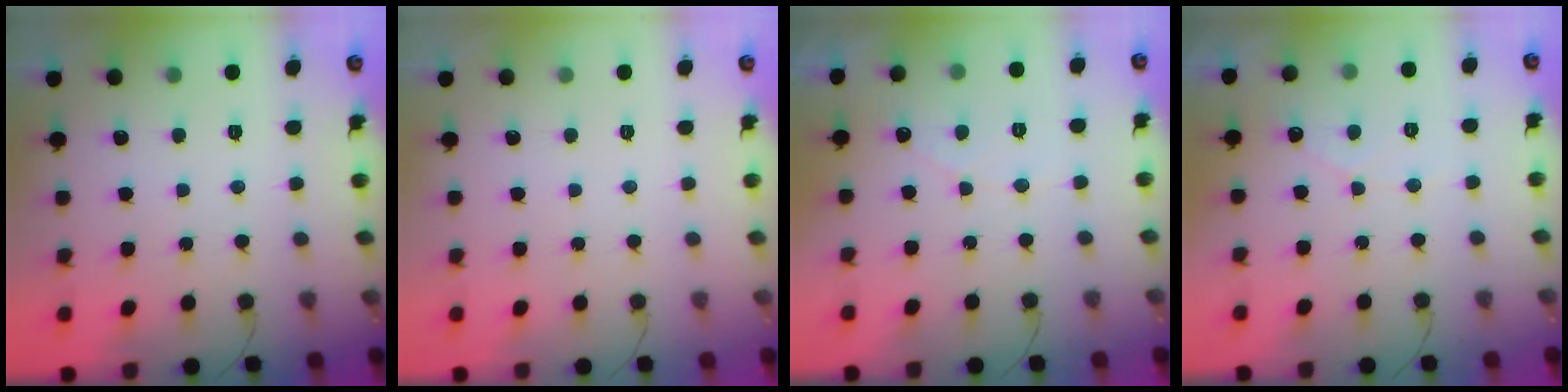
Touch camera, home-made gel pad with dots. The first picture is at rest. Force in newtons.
{"total": 0.0}
{"total": 2.7, "press": 2.7, "slide": 0.1}
{"total": 3.0, "press": 3.0, "slide": 0.1}